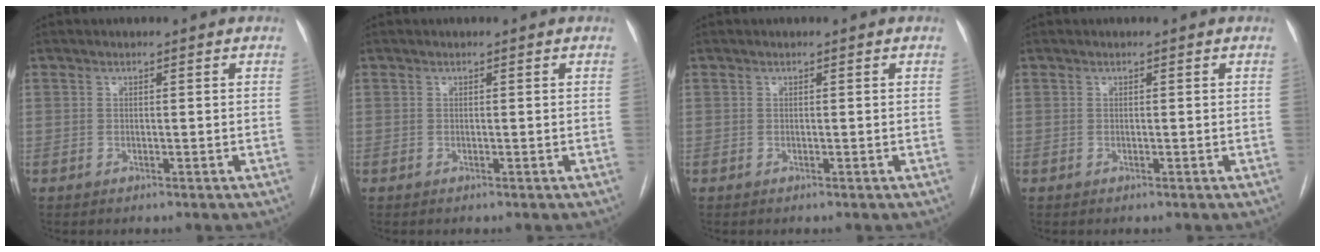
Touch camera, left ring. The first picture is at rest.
{"total": 0.0}
{"total": 0.0}
{"total": 0.0}